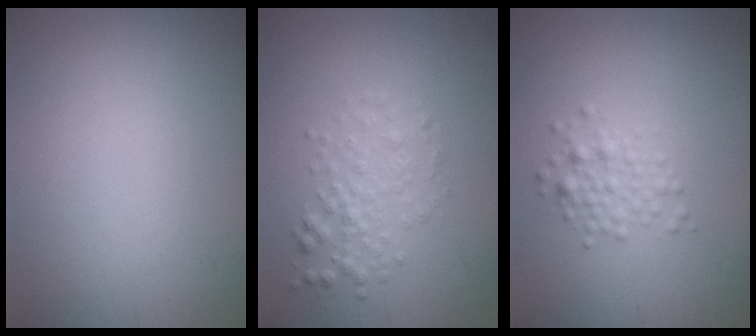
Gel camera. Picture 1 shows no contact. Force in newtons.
{"total": 2.2, "press": 2.2, "slide": 0.0}
{"total": 1.9, "press": 1.9, "slide": 0.1}